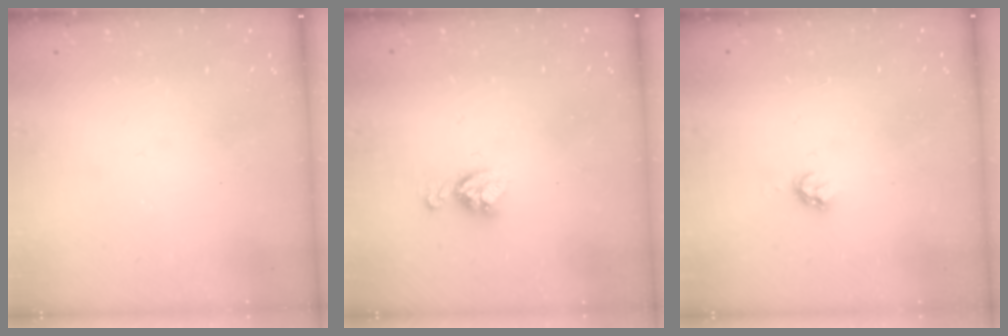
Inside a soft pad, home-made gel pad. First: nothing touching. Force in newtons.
{"total": 7.2, "press": 7.2, "slide": 0.4}
{"total": 2.8, "press": 2.7, "slide": 0.3}